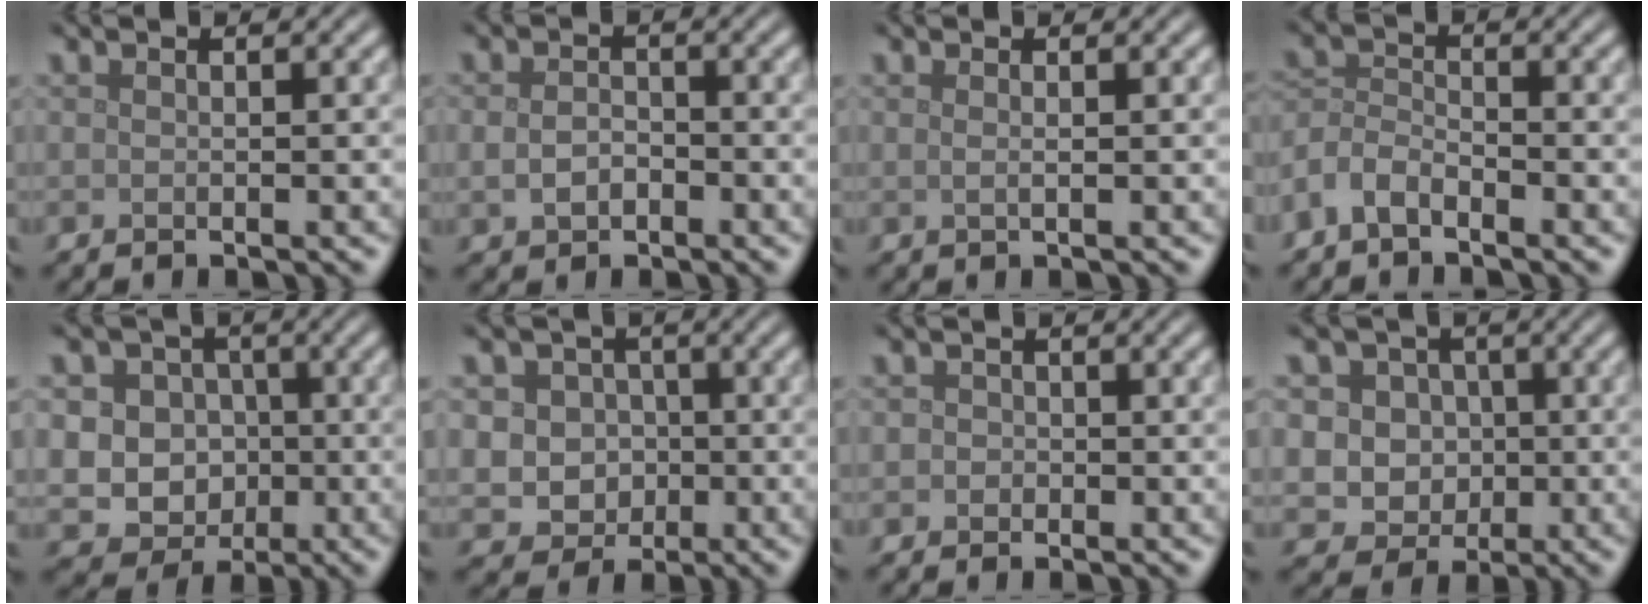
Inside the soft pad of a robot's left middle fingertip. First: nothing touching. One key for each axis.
{"total": 2.0, "fx": -0.6, "fy": 1.5, "fz": 1.2, "tx": -0.027, "ty": -0.002, "tz": -0.013}
{"total": 0.9, "fx": 0.2, "fy": 0.4, "fz": 0.8, "tx": -0.010, "ty": -0.001, "tz": -0.001}
{"total": 3.2, "fx": -2.3, "fy": 1.6, "fz": 1.6, "tx": -0.034, "ty": 0.005, "tz": -0.057}
{"total": 9.1, "fx": -0.1, "fy": 8.4, "fz": 3.6, "tx": -0.063, "ty": 0.028, "tz": -0.033}
{"total": 5.2, "fx": 0.2, "fy": 4.7, "fz": 2.1, "tx": -0.021, "ty": 0.020, "tz": -0.014}
{"total": 1.0, "fx": -0.1, "fy": 1.0, "fz": 0.3, "tx": 0.003, "ty": -0.002, "tz": -0.006}
{"total": 6.4, "fx": 1.1, "fy": 5.7, "fz": 2.6, "tx": -0.036, "ty": 0.022, "tz": 0.003}